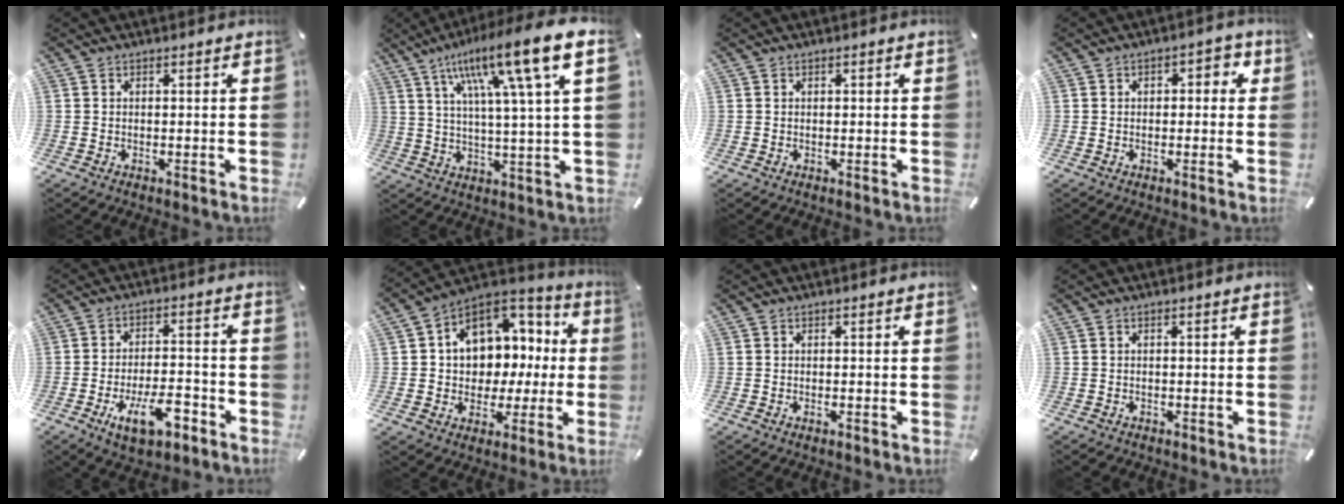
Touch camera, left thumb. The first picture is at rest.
{"total": 17.9, "force": [9.1, 1.9, 15.2], "torque": [-0.272, -0.037, 0.130]}
{"total": 0.0}
{"total": 2.8, "force": [-0.2, 2.1, 1.9], "torque": [-0.022, 0.007, -0.012]}
{"total": 12.0, "force": [-6.0, 5.3, 9.0], "torque": [-0.152, 0.023, -0.102]}
{"total": 11.3, "force": [2.0, 10.2, 4.6], "torque": [-0.070, -0.023, 0.047]}
{"total": 0.6, "force": [-0.3, 0.1, 0.5], "torque": [-0.009, -0.005, -0.003]}
{"total": 0.6, "force": [-0.5, 0.2, 0.1], "torque": [-0.003, 0.000, -0.011]}